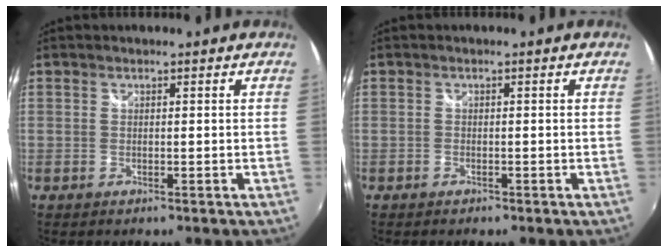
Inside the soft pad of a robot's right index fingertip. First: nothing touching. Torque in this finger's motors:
{"motor_torque": [0.01, 0.00, 0.04, 0.00]}